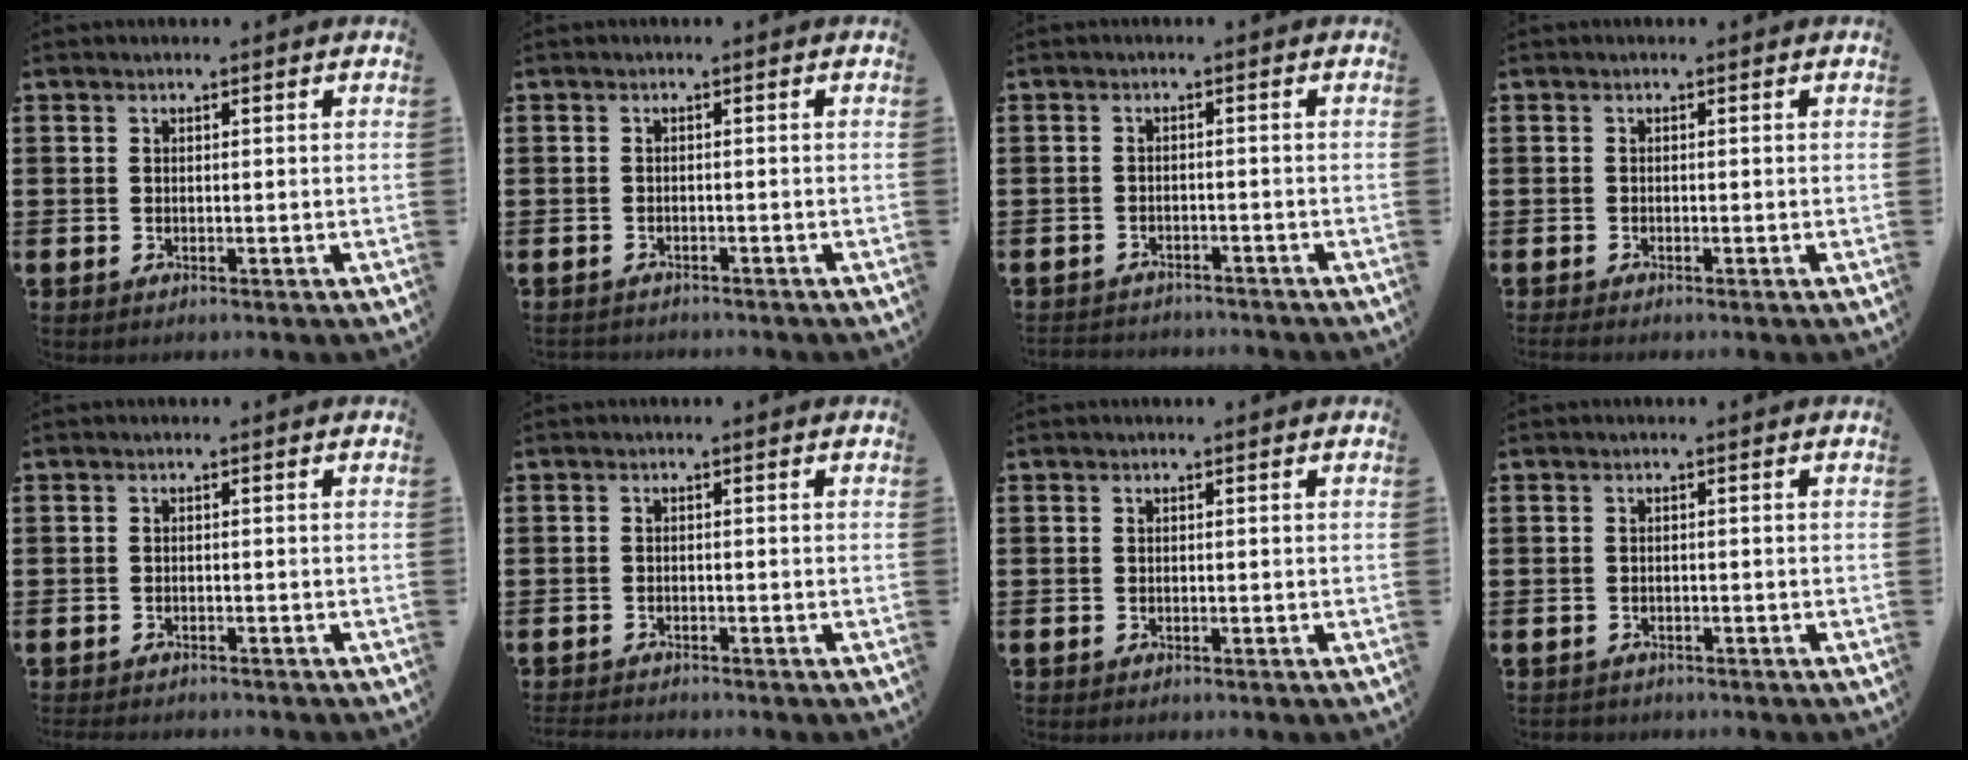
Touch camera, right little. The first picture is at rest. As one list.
[{"total": 0.8, "force": [-0.8, 0.0, -0.1], "torque": [-0.001, 0.000, -0.017]}, {"total": 1.7, "force": [-1.7, 0.0, -0.3], "torque": [-0.001, 0.002, -0.039]}, {"total": 0.5, "force": [-0.4, 0.0, 0.3], "torque": [-0.005, -0.002, -0.009]}, {"total": 0.9, "force": [-0.9, 0.0, 0.0], "torque": [-0.002, 0.000, -0.019]}, {"total": 1.0, "force": [-1.0, 0.0, 0.0], "torque": [-0.003, -0.001, -0.021]}, {"total": 0.0}, {"total": 0.6, "force": [-0.6, 0.2, -0.1], "torque": [-0.001, 0.001, -0.013]}]